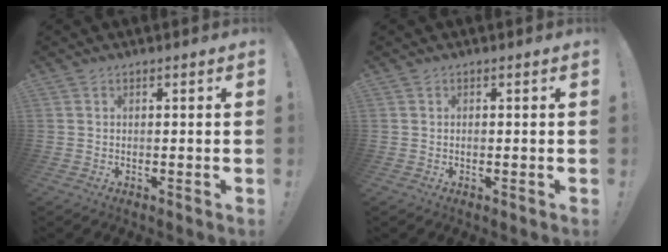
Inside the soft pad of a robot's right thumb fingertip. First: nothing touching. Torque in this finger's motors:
{"motor_torque": [0.01, 0.29, 0.19, -0.41, 0.04]}